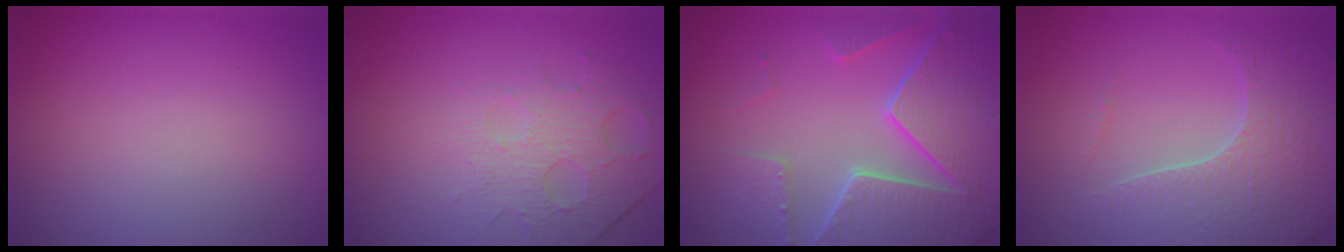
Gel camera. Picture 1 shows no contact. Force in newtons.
{"total": 4.5, "press": 2.9, "slide": 3.5}
{"total": 8.5, "press": 6.2, "slide": 5.8}
{"total": 5.0, "press": 4.5, "slide": 2.3}